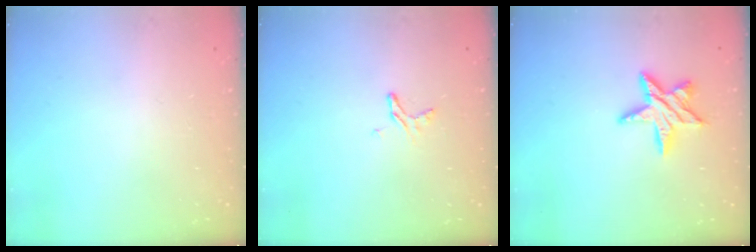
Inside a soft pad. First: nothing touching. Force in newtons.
{"total": 4.8, "press": 4.8, "slide": 0.4}
{"total": 10.4, "press": 10.4, "slide": 0.5}